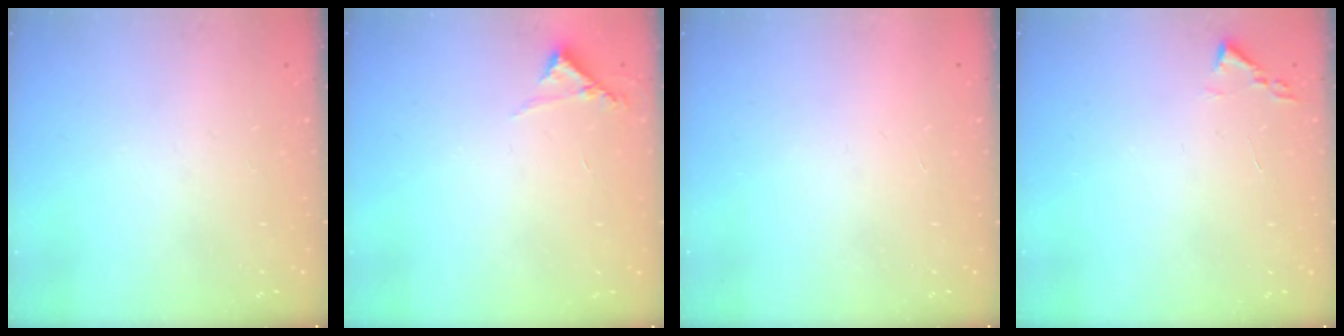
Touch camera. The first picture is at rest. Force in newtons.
{"total": 3.8, "press": 3.8, "slide": 0.2}
{"total": 1.6, "press": 1.6, "slide": 0.1}
{"total": 1.9, "press": 1.8, "slide": 0.3}